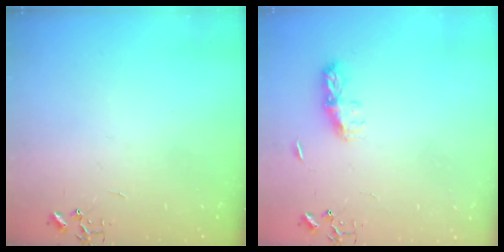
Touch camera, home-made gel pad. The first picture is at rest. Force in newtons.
{"total": 7.4, "press": 7.4, "slide": 0.4}